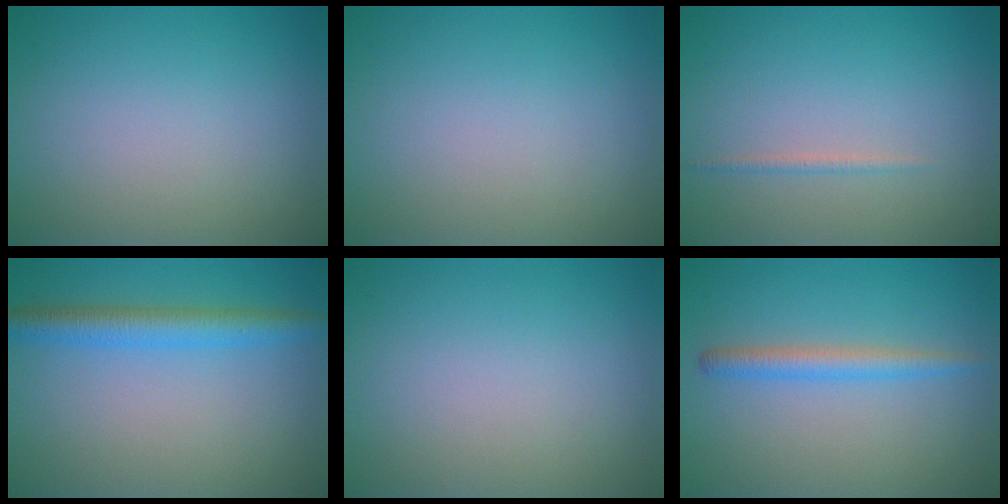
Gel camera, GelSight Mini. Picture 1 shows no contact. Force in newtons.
{"total": 0.0}
{"total": 0.8, "press": 0.7, "slide": 0.1}
{"total": 3.6, "press": 3.5, "slide": 0.2}
{"total": 0.0}
{"total": 2.2, "press": 2.2, "slide": 0.2}